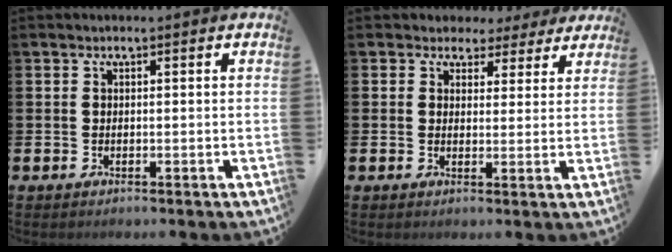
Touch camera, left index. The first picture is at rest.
{"total": 3.5, "force": [2.7, 2.2, 0.1], "torque": [-0.008, -0.015, 0.043]}